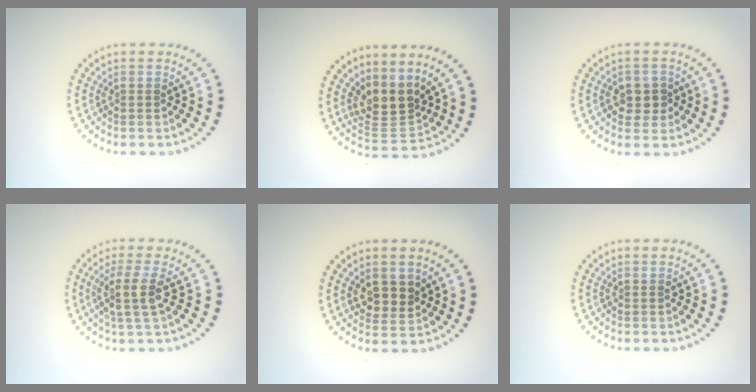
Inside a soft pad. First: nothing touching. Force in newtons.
{"total": 3.6, "press": 2.6, "slide": 2.5}
{"total": 2.6, "press": 2.5, "slide": 0.3}
{"total": 3.1, "press": 2.5, "slide": 2.0}
{"total": 2.7, "press": 2.5, "slide": 1.0}
{"total": 0.0}